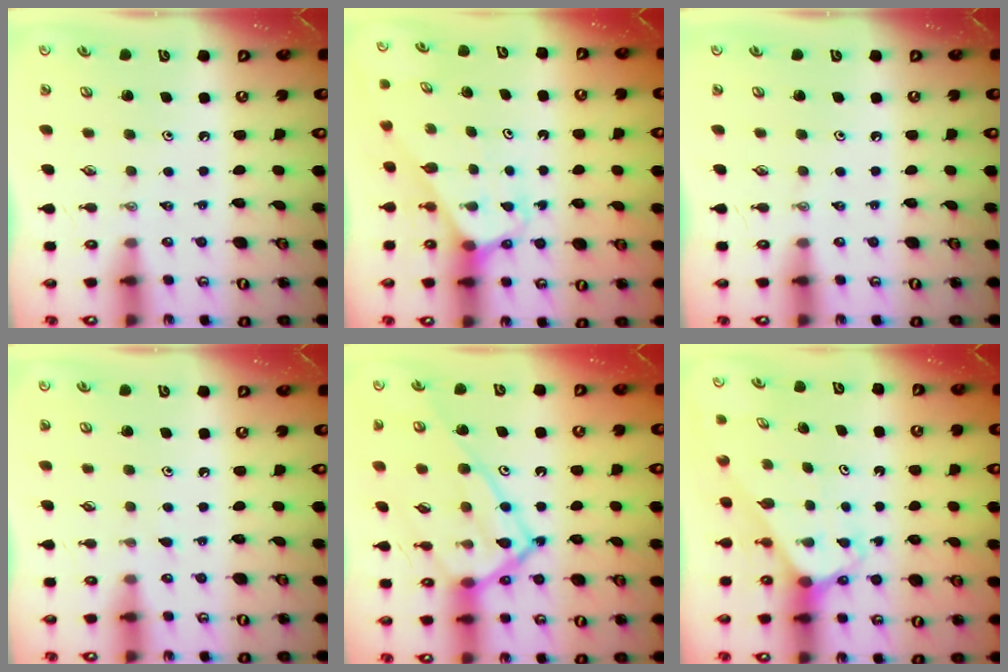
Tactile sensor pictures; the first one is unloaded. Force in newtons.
{"total": 3.0, "press": 3.0, "slide": 0.2}
{"total": 0.0}
{"total": 4.2, "press": 4.2, "slide": 0.4}
{"total": 19.5, "press": 19.4, "slide": 1.8}
{"total": 2.6, "press": 2.6, "slide": 0.2}